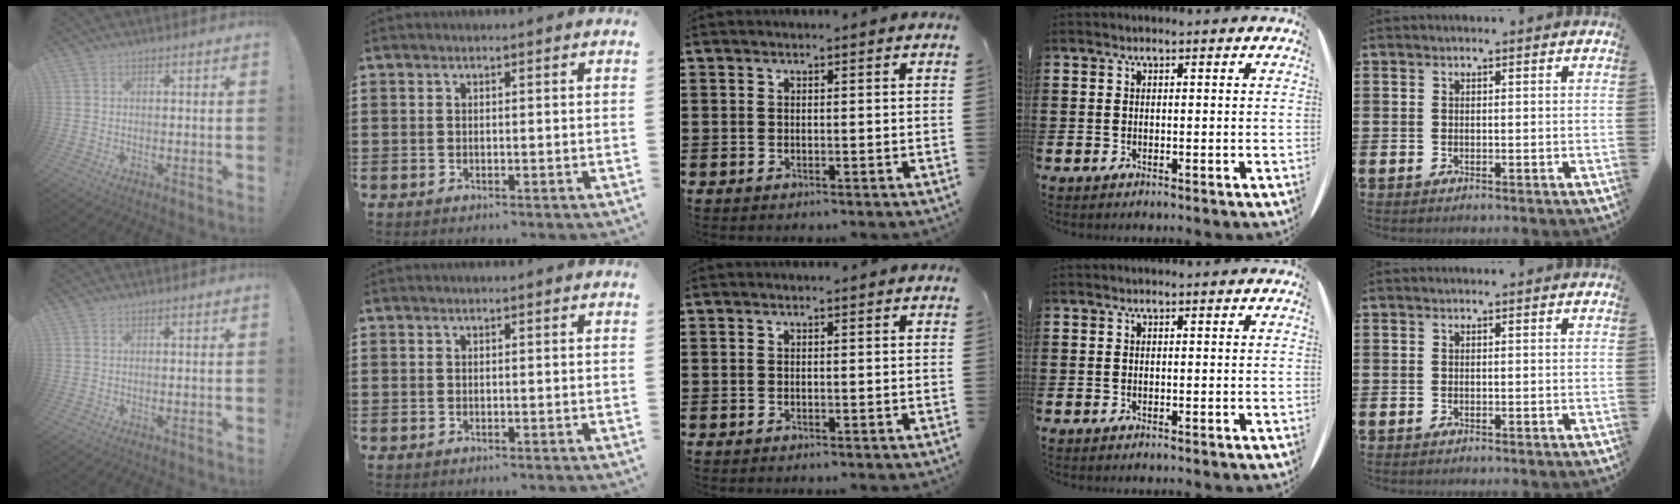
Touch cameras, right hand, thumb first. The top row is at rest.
{}